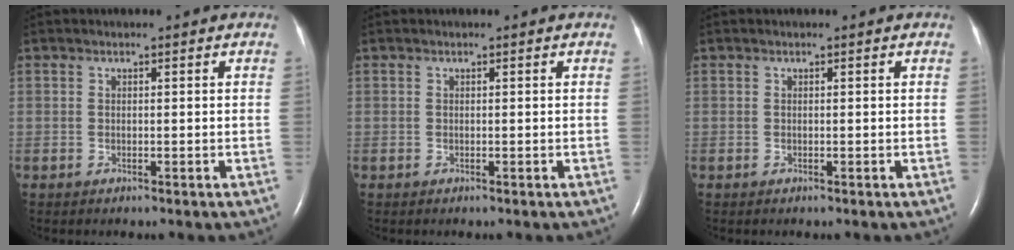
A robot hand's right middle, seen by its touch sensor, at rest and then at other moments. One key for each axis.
{"total": 0.0}
{"total": 0.0}